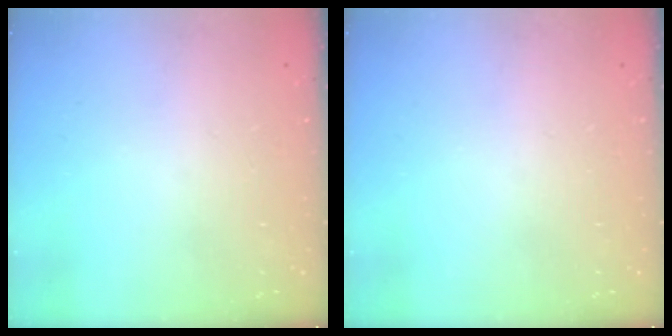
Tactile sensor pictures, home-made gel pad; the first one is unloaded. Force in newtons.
{"total": 0.0}